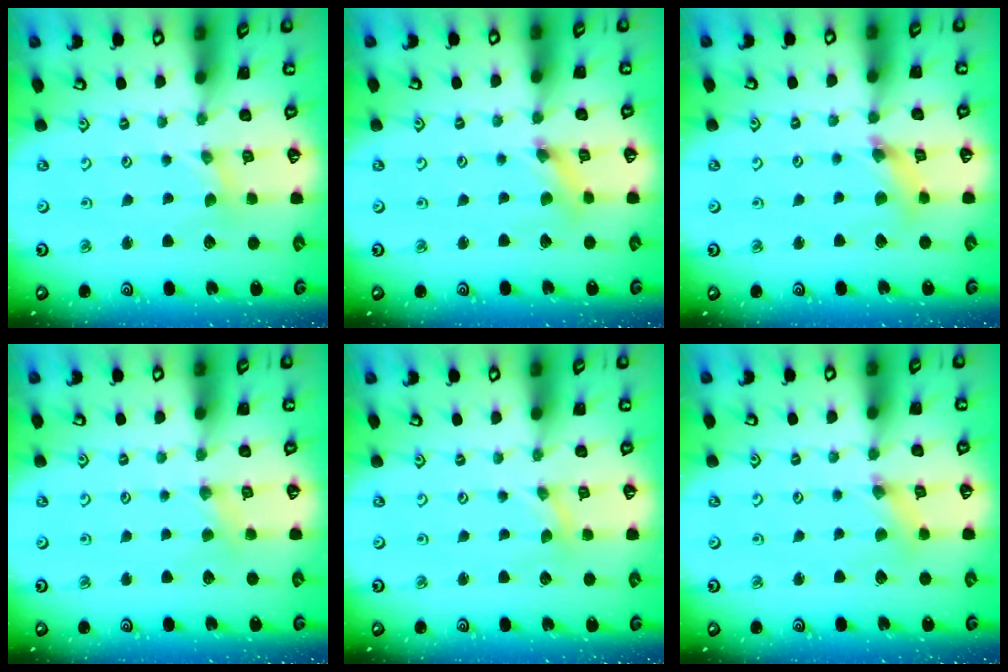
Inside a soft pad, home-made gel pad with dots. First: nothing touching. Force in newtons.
{"total": 2.5, "press": 2.5, "slide": 0.1}
{"total": 5.9, "press": 5.9, "slide": 0.7}
{"total": 2.7, "press": 2.7, "slide": 0.4}
{"total": 0.0}
{"total": 2.3, "press": 2.3, "slide": 0.4}